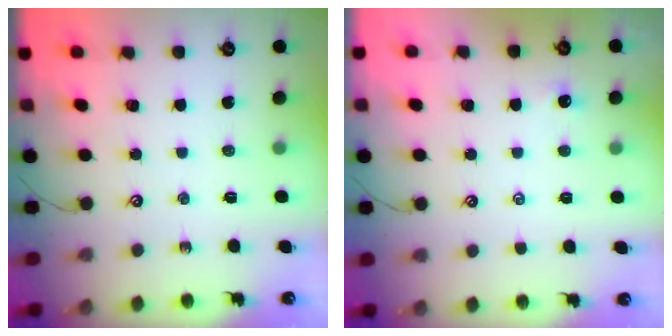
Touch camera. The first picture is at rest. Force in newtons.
{"total": 1.4, "press": 1.3, "slide": 0.3}